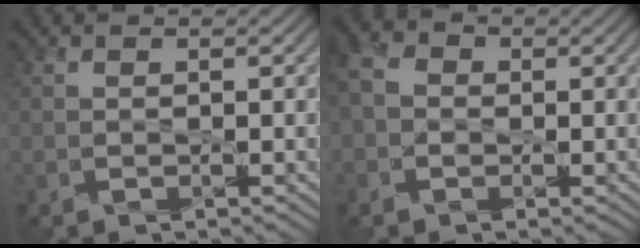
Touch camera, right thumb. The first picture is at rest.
{"total": 3.8, "force": [-0.6, 3.4, 1.7], "torque": [-0.054, 0.006, -0.022]}